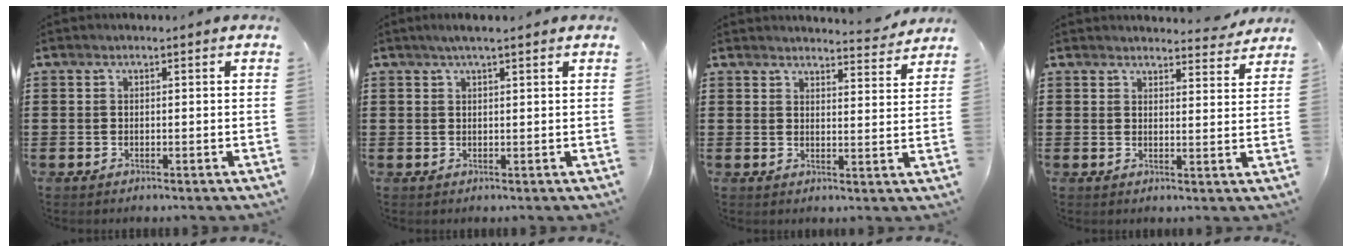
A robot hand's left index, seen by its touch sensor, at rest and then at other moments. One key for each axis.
{"total": 2.2, "fx": 1.4, "fy": 0.2, "fz": 1.7, "tx": -0.033, "ty": 0.002, "tz": 0.024}
{"total": 3.8, "fx": 3.8, "fy": 0.0, "fz": 0.5, "tx": -0.013, "ty": -0.022, "tz": 0.068}
{"total": 3.6, "fx": 3.6, "fy": 0.3, "fz": 0.6, "tx": -0.013, "ty": -0.016, "tz": 0.066}